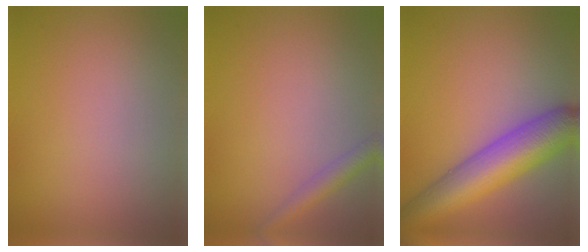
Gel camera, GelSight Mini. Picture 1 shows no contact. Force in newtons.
{"total": 2.0, "press": 2.0, "slide": 0.1}
{"total": 8.4, "press": 8.4, "slide": 0.3}